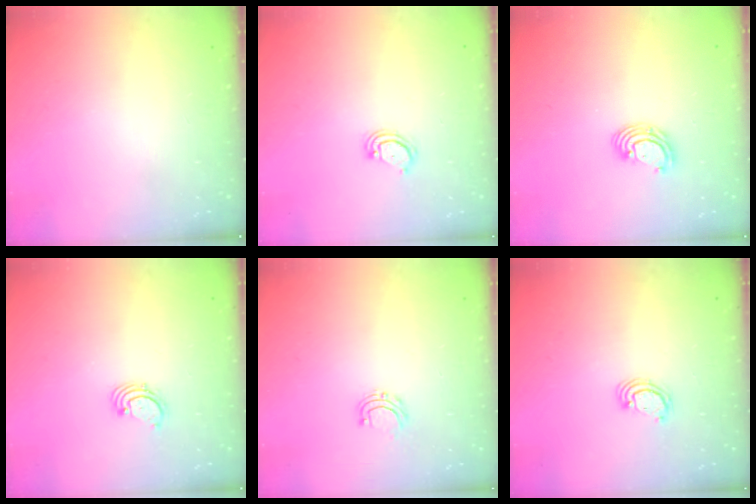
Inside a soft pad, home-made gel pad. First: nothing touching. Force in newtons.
{"total": 3.5, "press": 3.5, "slide": 0.3}
{"total": 4.5, "press": 4.5, "slide": 0.3}
{"total": 1.7, "press": 1.7, "slide": 0.2}
{"total": 5.9, "press": 5.9, "slide": 0.5}
{"total": 2.6, "press": 2.5, "slide": 0.3}